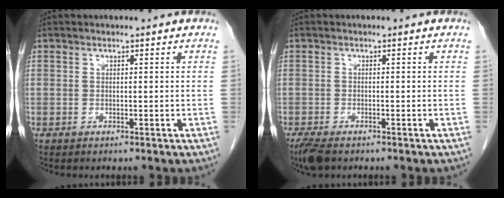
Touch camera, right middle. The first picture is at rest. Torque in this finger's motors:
{"motor_torque": [0.05, 0.00, 0.02, 0.01]}